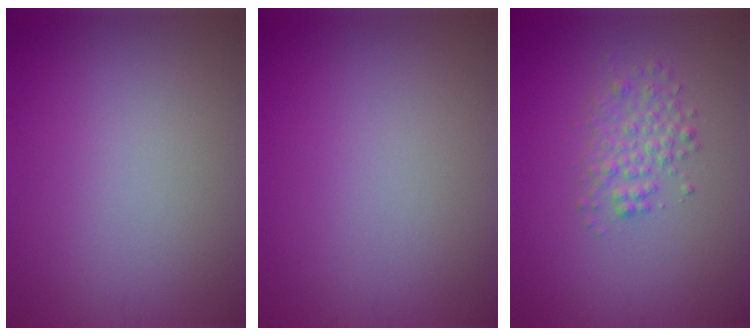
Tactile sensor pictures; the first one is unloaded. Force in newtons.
{"total": 0.0}
{"total": 2.5, "press": 2.5, "slide": 0.0}